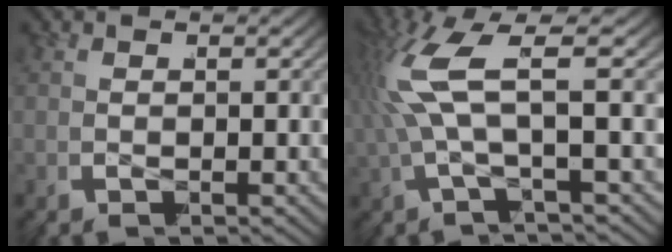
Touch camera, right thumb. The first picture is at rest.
{"total": 7.5, "force": [1.4, 2.8, 6.8], "torque": [-0.139, 0.017, 0.013]}